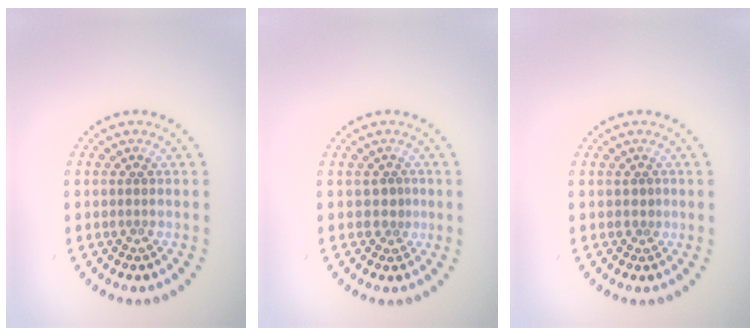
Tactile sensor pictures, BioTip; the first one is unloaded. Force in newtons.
{"total": 1.1, "press": 0.7, "slide": 0.9}
{"total": 0.5, "press": 0.3, "slide": 0.4}